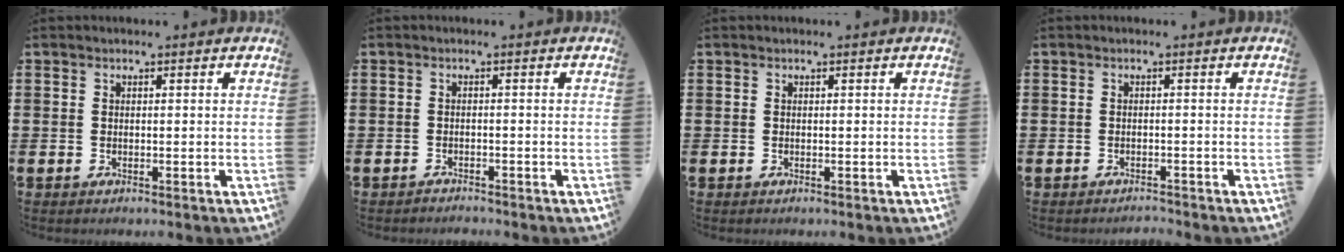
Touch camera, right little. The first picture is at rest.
{"total": 0.9, "force": [-0.9, 0.0, -0.1], "torque": [0.000, 0.001, -0.020]}
{"total": 0.0}
{"total": 0.9, "force": [-0.9, 0.0, 0.0], "torque": [-0.002, 0.000, -0.018]}